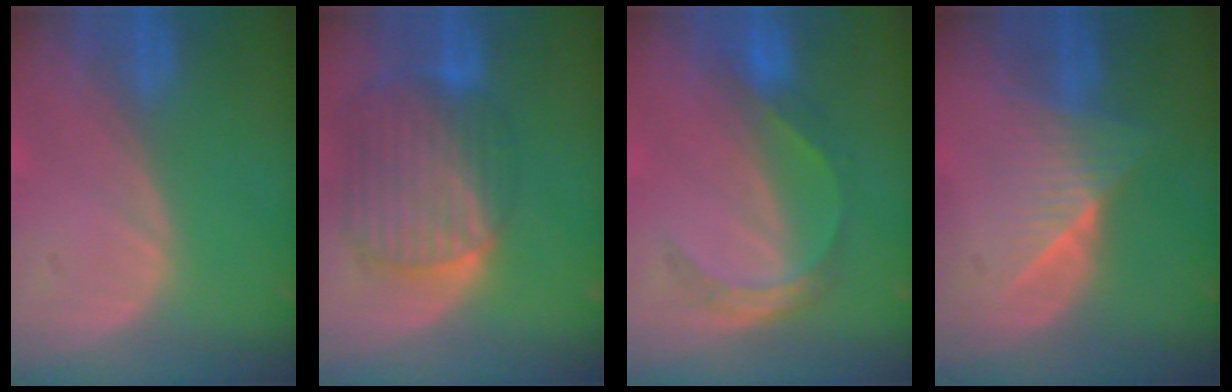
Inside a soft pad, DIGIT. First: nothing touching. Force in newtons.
{"total": 10.4, "press": 8.8, "slide": 5.5}
{"total": 4.6, "press": 4.6, "slide": 0.2}
{"total": 6.3, "press": 5.6, "slide": 2.9}